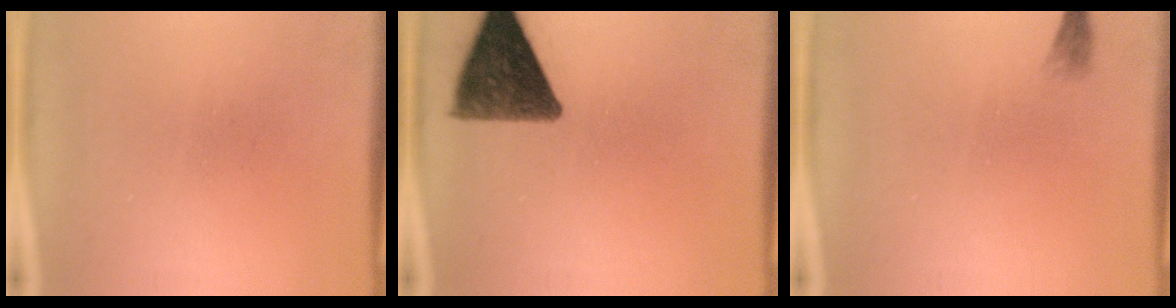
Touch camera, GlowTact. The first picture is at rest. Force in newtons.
{"total": 11.2}
{"total": 1.1}